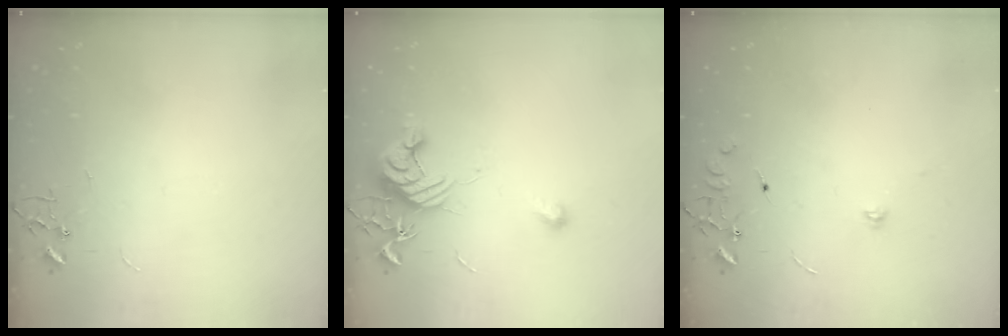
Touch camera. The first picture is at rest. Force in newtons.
{"total": 12.2, "press": 12.2, "slide": 1.0}
{"total": 8.3, "press": 8.3, "slide": 0.2}